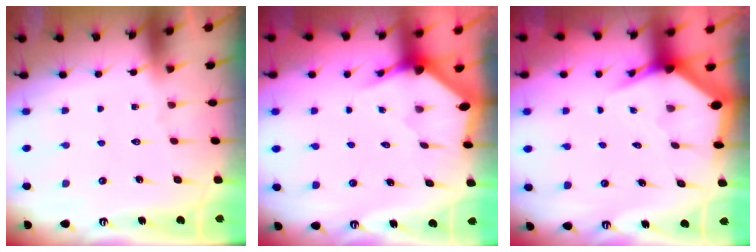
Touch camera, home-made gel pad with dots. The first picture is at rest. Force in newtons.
{"total": 2.9, "press": 2.9, "slide": 0.2}
{"total": 3.7, "press": 3.7, "slide": 0.4}